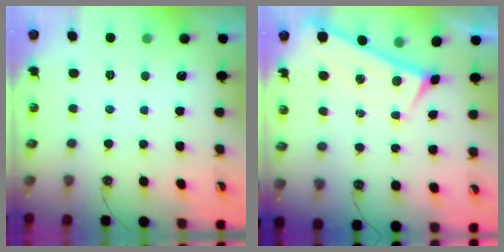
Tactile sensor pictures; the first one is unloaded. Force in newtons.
{"total": 0.0}